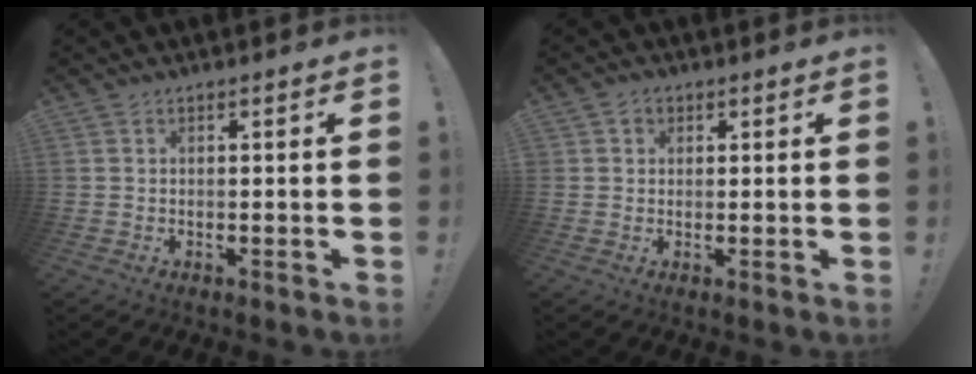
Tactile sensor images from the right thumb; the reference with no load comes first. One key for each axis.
{"total": 2.5, "fx": 1.2, "fy": 2.1, "fz": 0.6, "tx": -0.009, "ty": -0.002, "tz": 0.021}